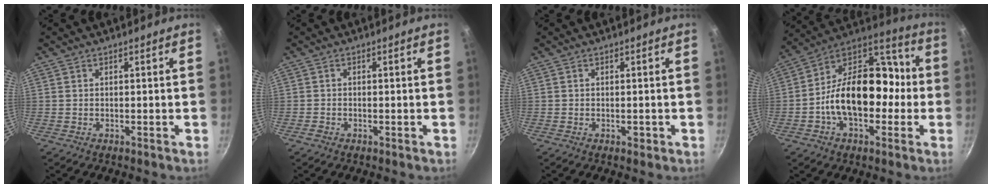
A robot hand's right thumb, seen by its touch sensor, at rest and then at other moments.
{"total": 1.1, "force": [-0.7, 0.7, 0.5], "torque": [-0.011, 0.003, -0.015]}
{"total": 1.2, "force": [-0.4, 0.7, 0.9], "torque": [-0.012, 0.002, -0.007]}
{"total": 20.8, "force": [-2.9, 13.7, 15.4], "torque": [-0.205, 0.067, -0.061]}